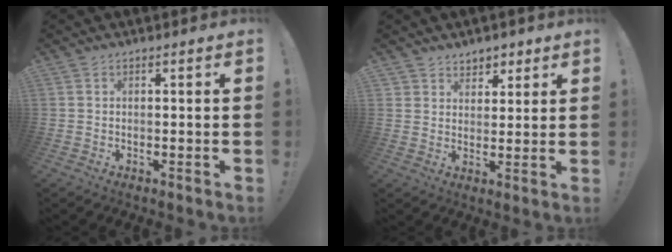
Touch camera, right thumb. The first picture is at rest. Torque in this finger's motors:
{"motor_torque": [-0.33, 0.36, -0.29, 0.36, 0.06]}